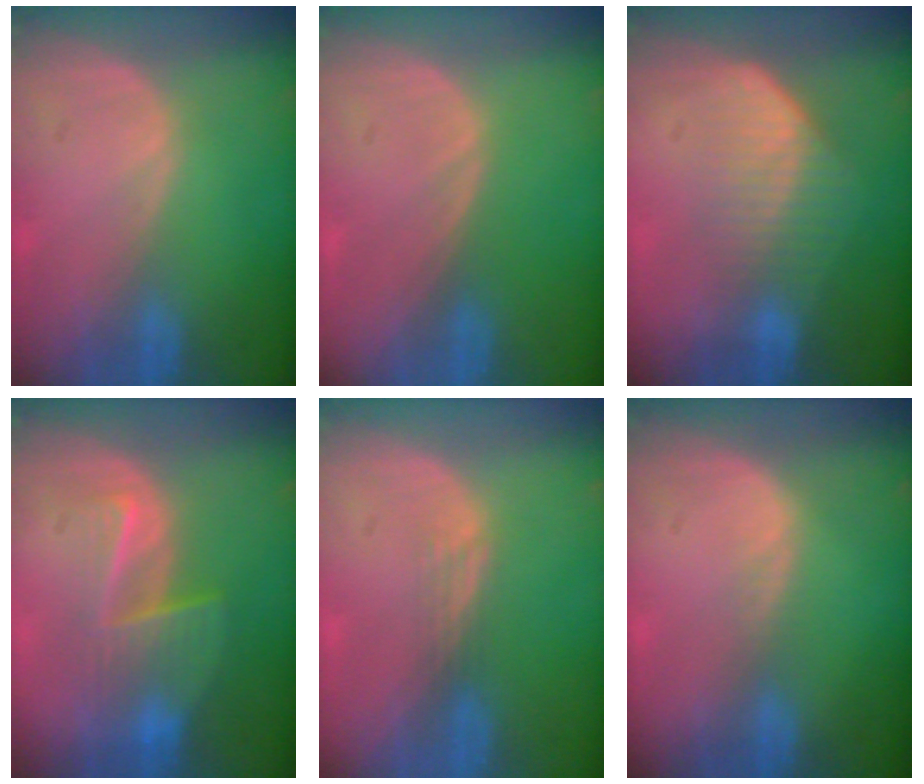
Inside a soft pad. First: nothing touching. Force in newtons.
{"total": 0.0}
{"total": 7.5, "press": 6.2, "slide": 4.1}
{"total": 6.7, "press": 6.4, "slide": 2.0}
{"total": 1.5, "press": 1.2, "slide": 0.9}
{"total": 1.1, "press": 0.7, "slide": 0.9}